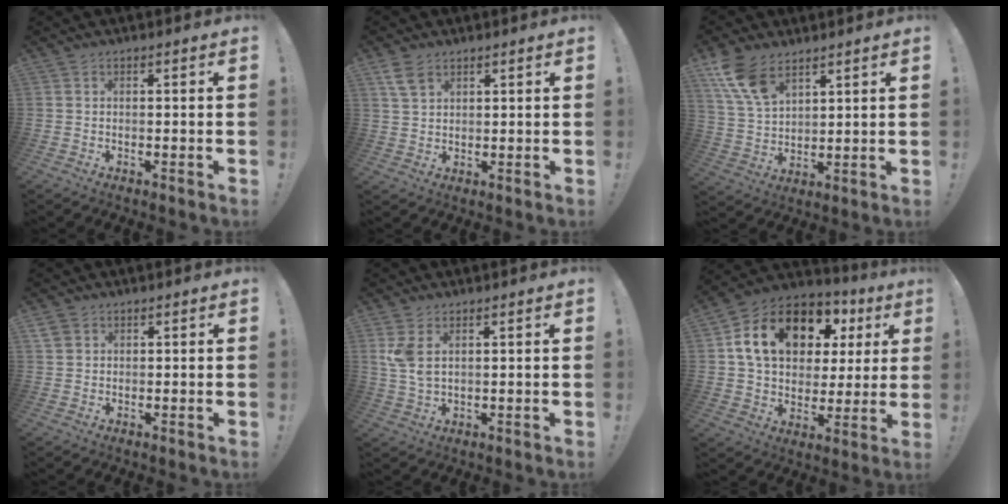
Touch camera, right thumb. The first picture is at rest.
{"total": 6.3, "force": [3.8, 4.1, 2.8], "torque": [-0.041, -0.014, 0.073]}
{"total": 11.4, "force": [7.4, 5.9, 6.4], "torque": [-0.128, -0.033, 0.143]}
{"total": 2.5, "force": [1.6, 1.8, 0.6], "torque": [-0.007, -0.006, 0.029]}
{"total": 5.3, "force": [2.0, 2.7, 4.0], "torque": [-0.077, -0.008, 0.037]}
{"total": 19.8, "force": [8.3, 13.0, 12.4], "torque": [-0.202, -0.021, 0.158]}